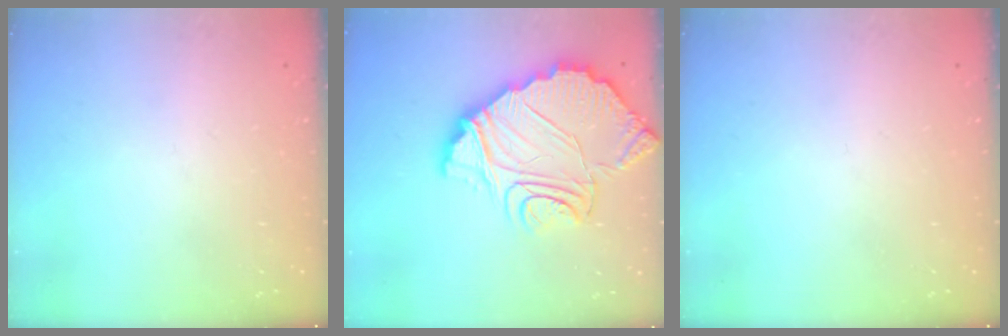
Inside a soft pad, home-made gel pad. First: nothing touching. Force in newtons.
{"total": 14.2, "press": 14.1, "slide": 1.5}
{"total": 0.0}